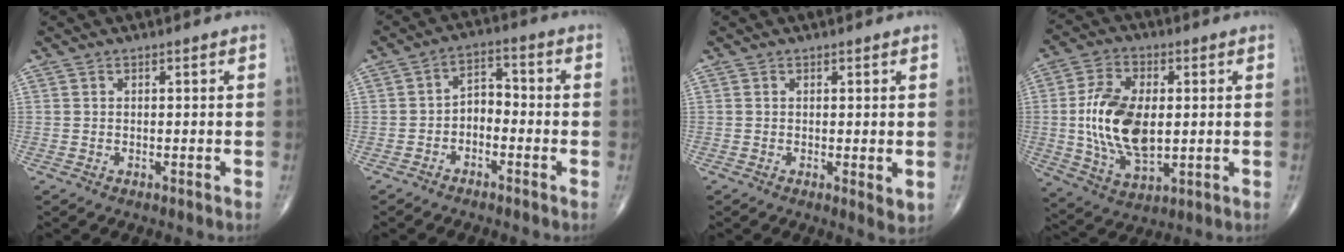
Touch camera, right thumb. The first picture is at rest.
{"total": 4.7, "force": [-1.9, 3.0, 3.1], "torque": [-0.036, 0.034, -0.043]}
{"total": 2.4, "force": [0.0, 0.8, 2.3], "torque": [-0.034, -0.010, -0.002]}
{"total": 15.4, "force": [0.3, 8.6, 12.8], "torque": [-0.236, -0.006, 0.012]}